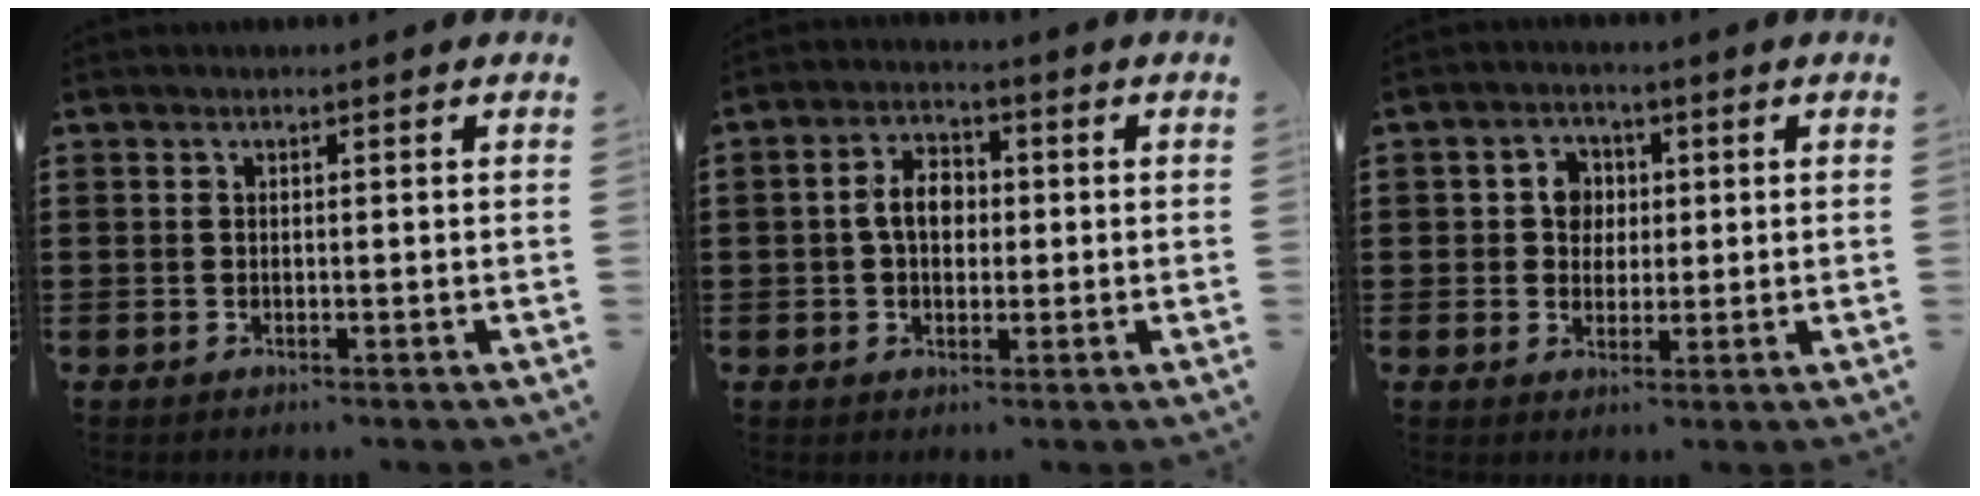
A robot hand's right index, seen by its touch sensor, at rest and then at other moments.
{"total": 5.1, "force": [0.1, 3.3, 3.8], "torque": [-0.080, 0.015, -0.001]}
{"total": 3.3, "force": [0.2, 3.2, 0.5], "torque": [-0.013, 0.009, -0.003]}